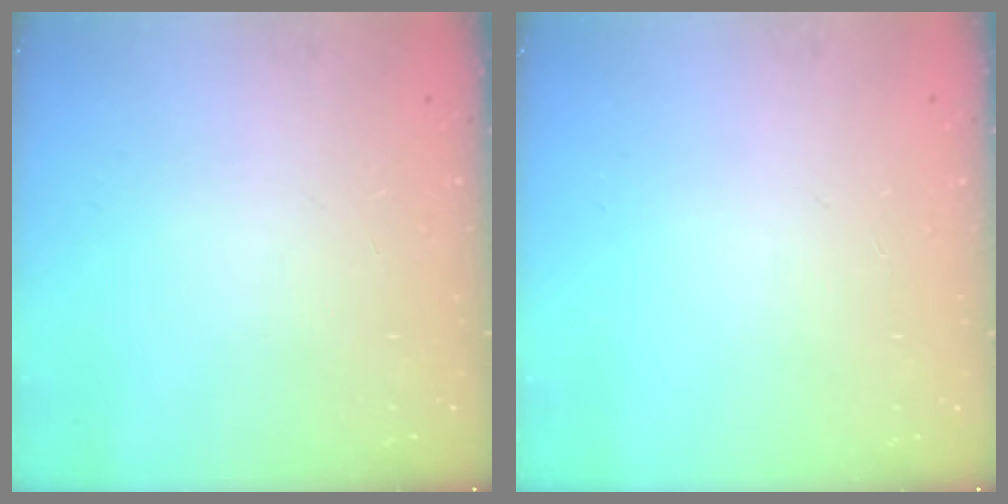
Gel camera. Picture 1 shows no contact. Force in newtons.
{"total": 0.0}